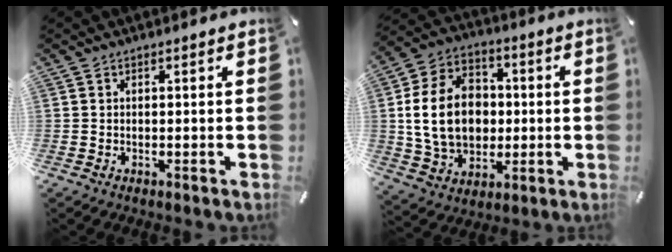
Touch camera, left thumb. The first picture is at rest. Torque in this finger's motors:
{"motor_torque": [0.38, 2.18, 1.57, -1.20, 0.26]}